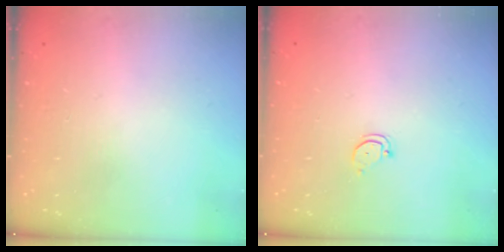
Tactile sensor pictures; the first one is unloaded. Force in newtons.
{"total": 2.4, "press": 2.4, "slide": 0.2}